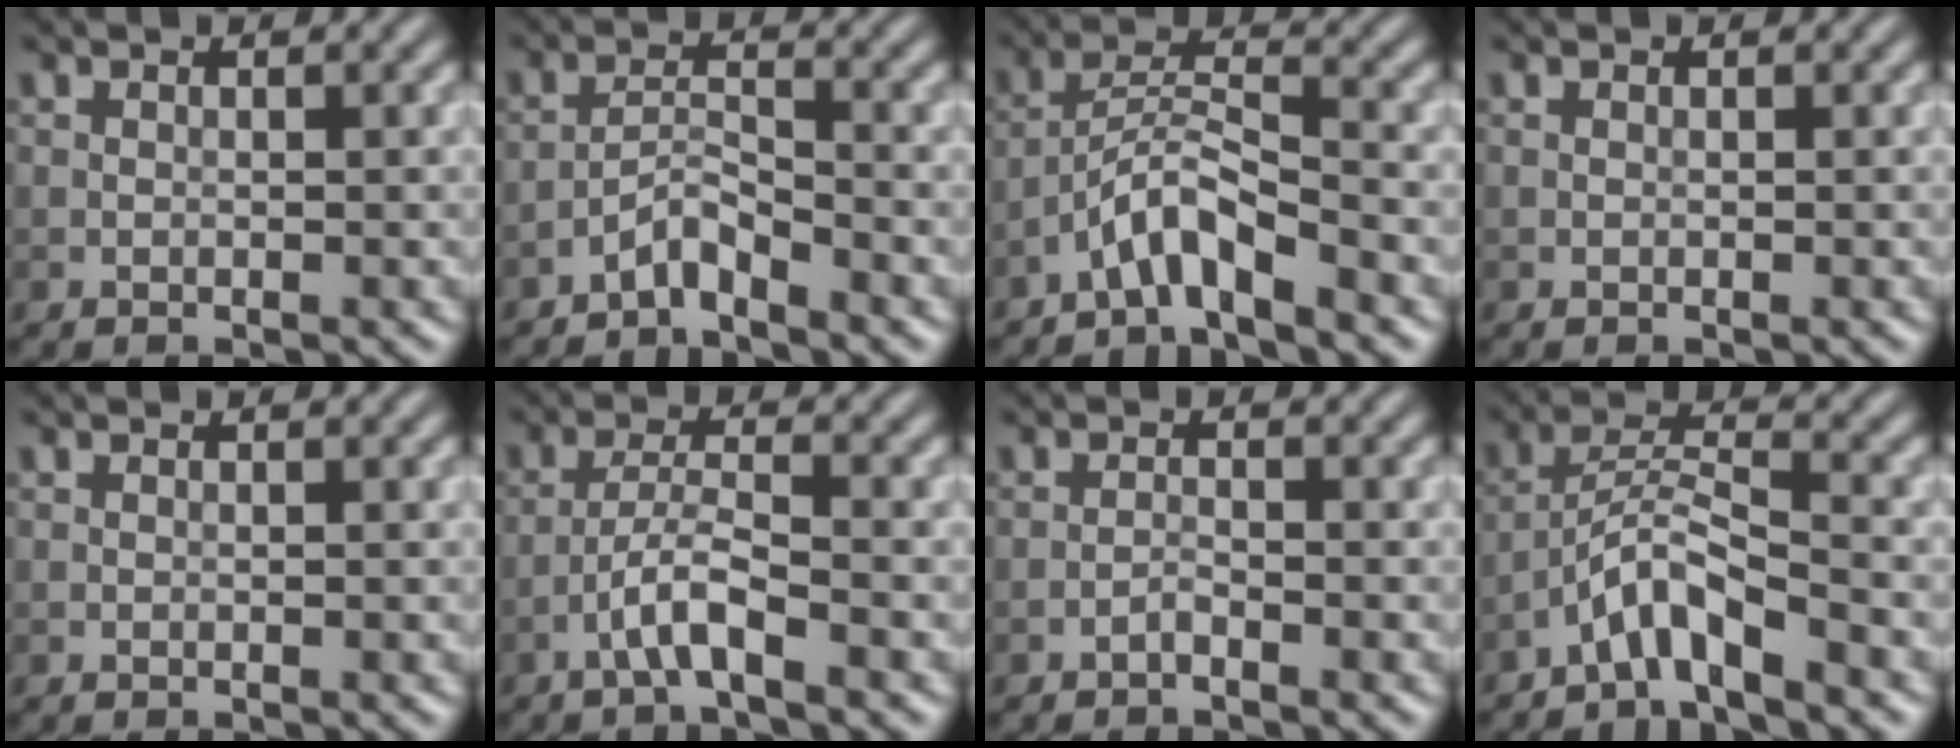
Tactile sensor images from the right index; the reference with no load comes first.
{"total": 2.4, "force": [-2.1, 0.3, 1.1], "torque": [-0.022, 0.011, -0.046]}
{"total": 4.0, "force": [-3.1, 0.4, 2.6], "torque": [-0.049, 0.014, -0.065]}
{"total": 0.0}
{"total": 0.0}
{"total": 3.3, "force": [-2.0, 0.4, 2.6], "torque": [-0.050, 0.013, -0.042]}
{"total": 0.8, "force": [-0.7, 0.0, 0.4], "torque": [-0.008, 0.004, -0.016]}
{"total": 4.2, "force": [-3.1, 0.4, 2.7], "torque": [-0.053, 0.014, -0.066]}